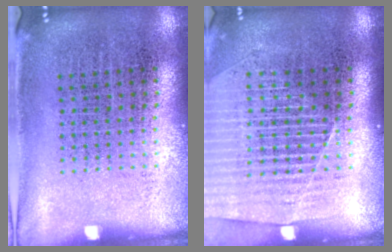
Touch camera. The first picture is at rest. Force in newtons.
{"total": 1.5, "press": 1.4, "slide": 0.5}